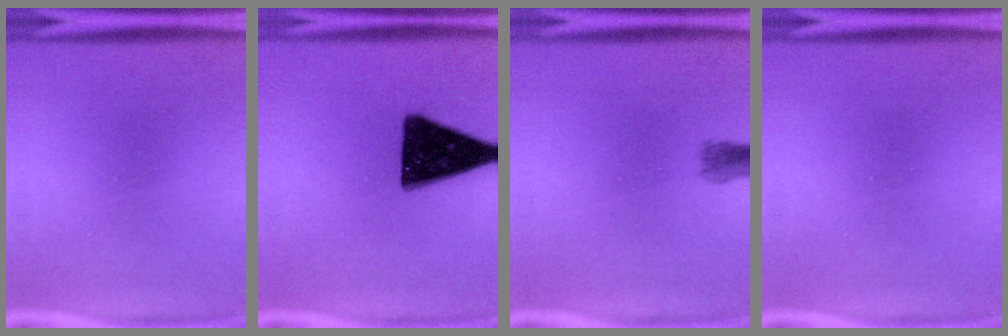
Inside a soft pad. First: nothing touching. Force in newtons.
{"total": 16.4}
{"total": 1.8}
{"total": 0.0}